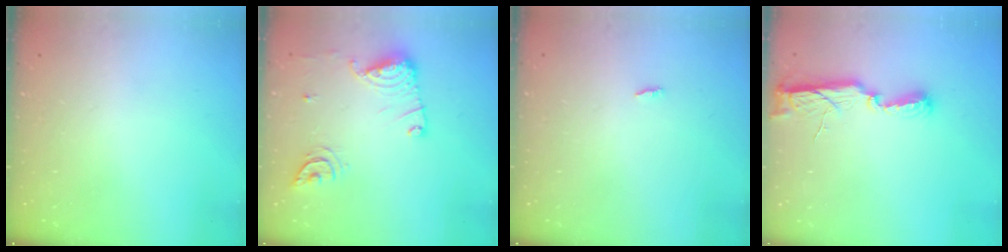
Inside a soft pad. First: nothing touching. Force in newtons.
{"total": 12.2, "press": 12.2, "slide": 1.2}
{"total": 1.8, "press": 1.8, "slide": 0.2}
{"total": 7.5, "press": 7.5, "slide": 0.4}